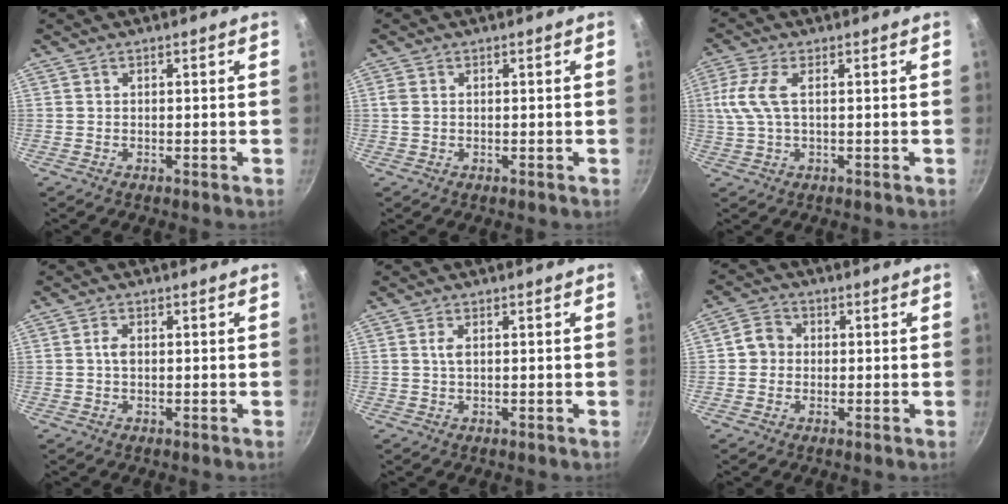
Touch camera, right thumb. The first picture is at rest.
{"total": 1.4, "force": [0.2, 1.0, 0.9], "torque": [-0.017, 0.002, 0.003]}
{"total": 6.5, "force": [0.5, 2.2, 6.0], "torque": [-0.148, 0.010, 0.010]}
{"total": 1.9, "force": [0.1, 1.2, 1.5], "torque": [-0.025, 0.005, 0.001]}
{"total": 1.7, "force": [0.4, 0.7, 1.5], "torque": [-0.029, 0.000, 0.009]}
{"total": 4.3, "force": [0.0, 3.9, 1.7], "torque": [-0.008, 0.009, -0.012]}